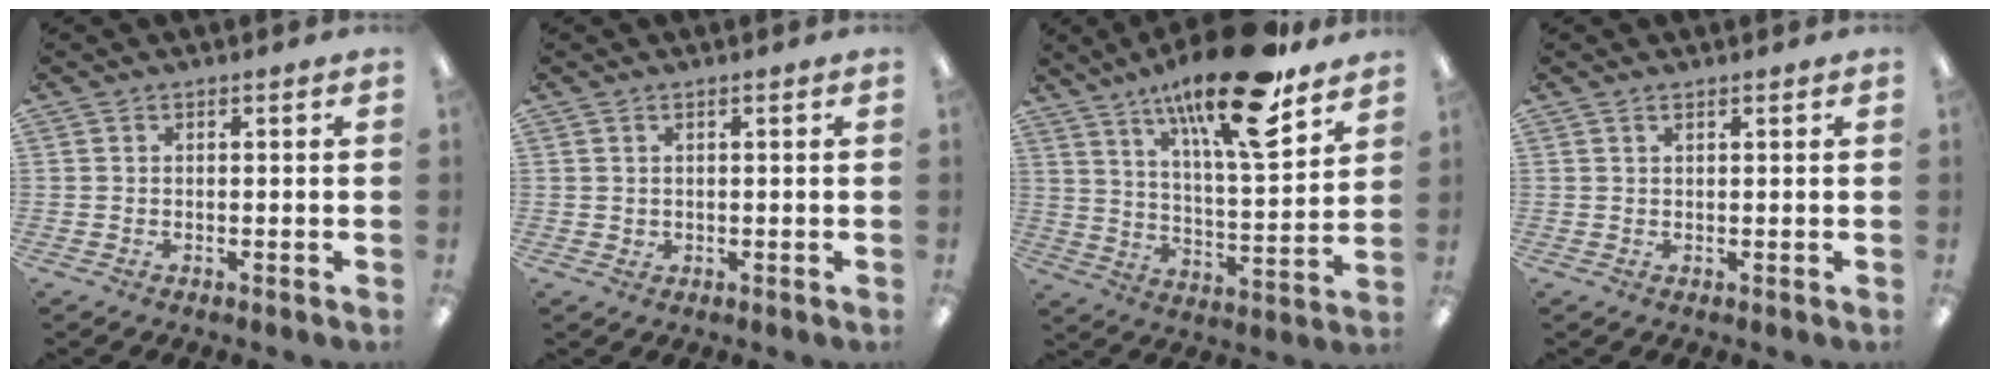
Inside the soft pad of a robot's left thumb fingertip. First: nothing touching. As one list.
[{"total": 1.0, "force": [0.6, 0.7, 0.3], "torque": [-0.007, 0.003, 0.010]}, {"total": 21.2, "force": [14.5, 5.5, 14.5], "torque": [-0.233, -0.084, 0.234]}, {"total": 0.8, "force": [0.6, 0.3, 0.5], "torque": [-0.011, 0.002, 0.010]}]